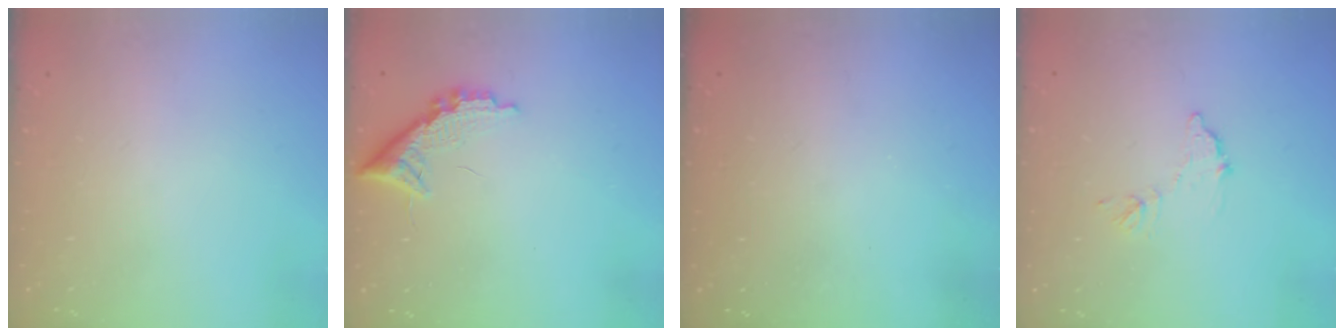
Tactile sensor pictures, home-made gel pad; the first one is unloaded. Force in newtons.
{"total": 11.1, "press": 11.1, "slide": 0.3}
{"total": 3.3, "press": 3.3, "slide": 0.1}
{"total": 7.9, "press": 7.9, "slide": 0.3}